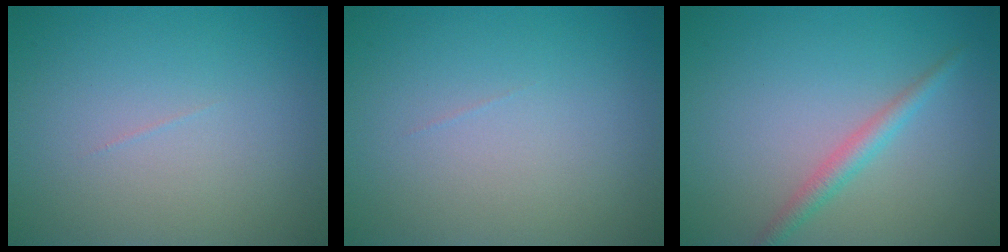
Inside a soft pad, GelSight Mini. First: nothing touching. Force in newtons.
{"total": 0.0}
{"total": 2.0, "press": 2.0, "slide": 0.1}